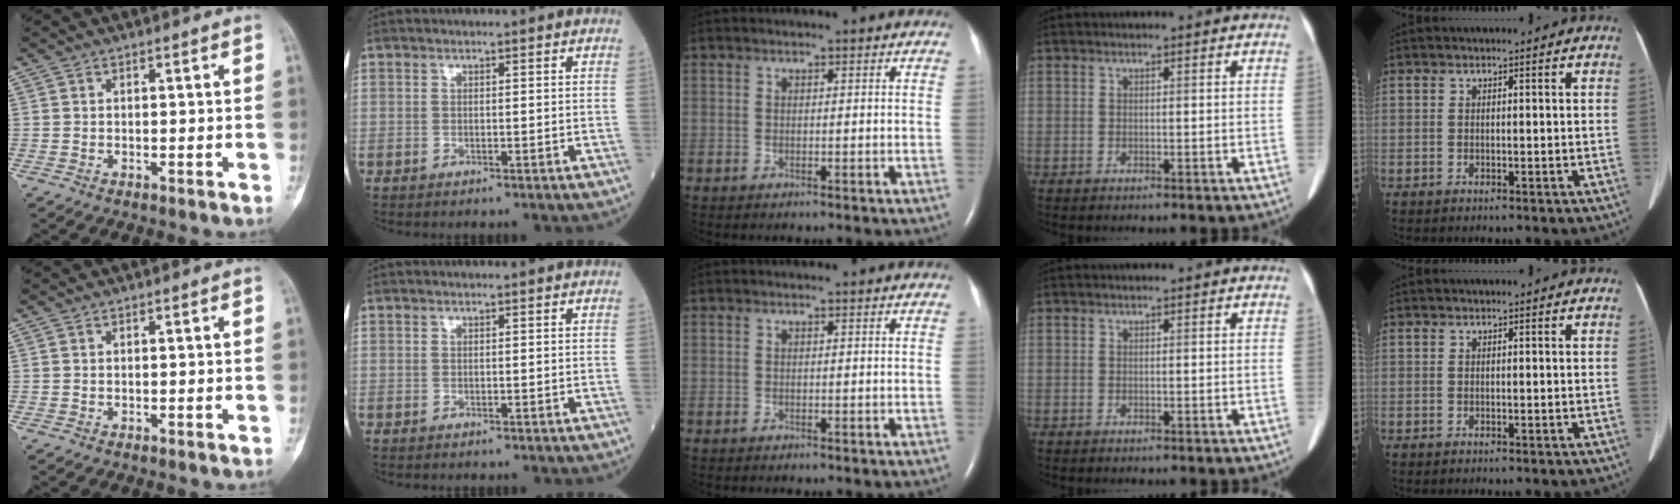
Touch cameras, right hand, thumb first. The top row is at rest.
{}